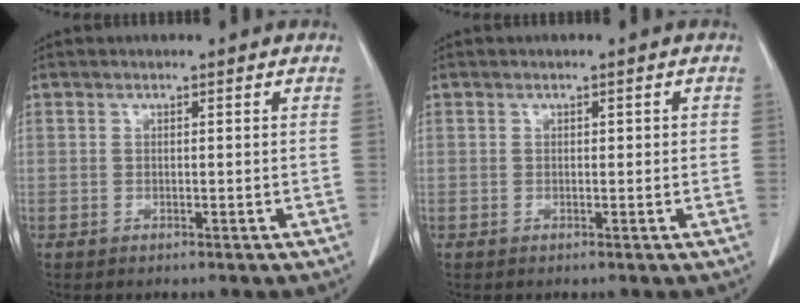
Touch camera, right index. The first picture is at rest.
{"total": 1.0, "force": [0.2, 0.5, 0.8], "torque": [-0.013, 0.006, 0.005]}